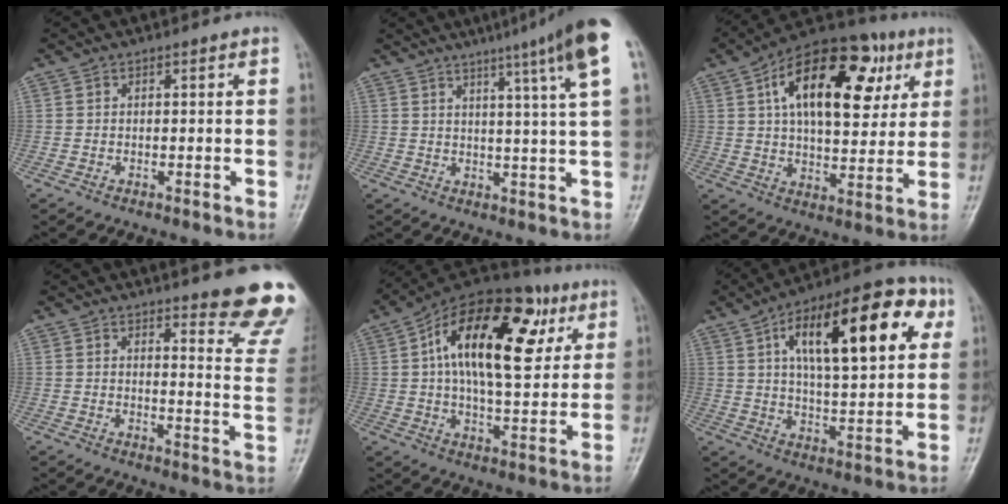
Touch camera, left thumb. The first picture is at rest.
{"total": 13.0, "force": [7.1, -0.8, 10.9], "torque": [-0.154, -0.014, 0.082]}
{"total": 23.1, "force": [8.2, 11.9, 18.0], "torque": [-0.246, 0.006, 0.121]}
{"total": 14.1, "force": [11.4, 2.4, 8.1], "torque": [-0.059, -0.091, 0.120]}
{"total": 23.7, "force": [7.2, 11.6, 19.4], "torque": [-0.285, 0.011, 0.102]}
{"total": 23.5, "force": [8.1, 9.5, 20.0], "torque": [-0.275, 0.008, 0.115]}